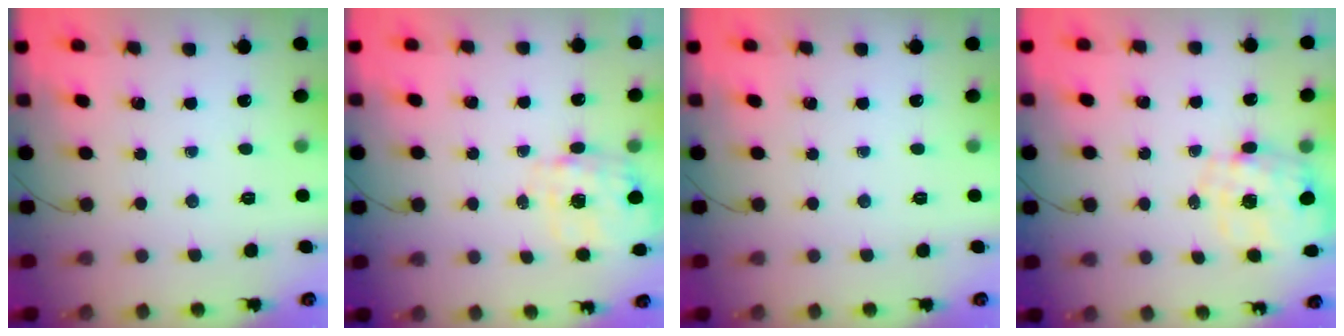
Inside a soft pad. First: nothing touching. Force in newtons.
{"total": 3.6, "press": 3.5, "slide": 0.7}
{"total": 0.0}
{"total": 2.3, "press": 2.1, "slide": 1.1}